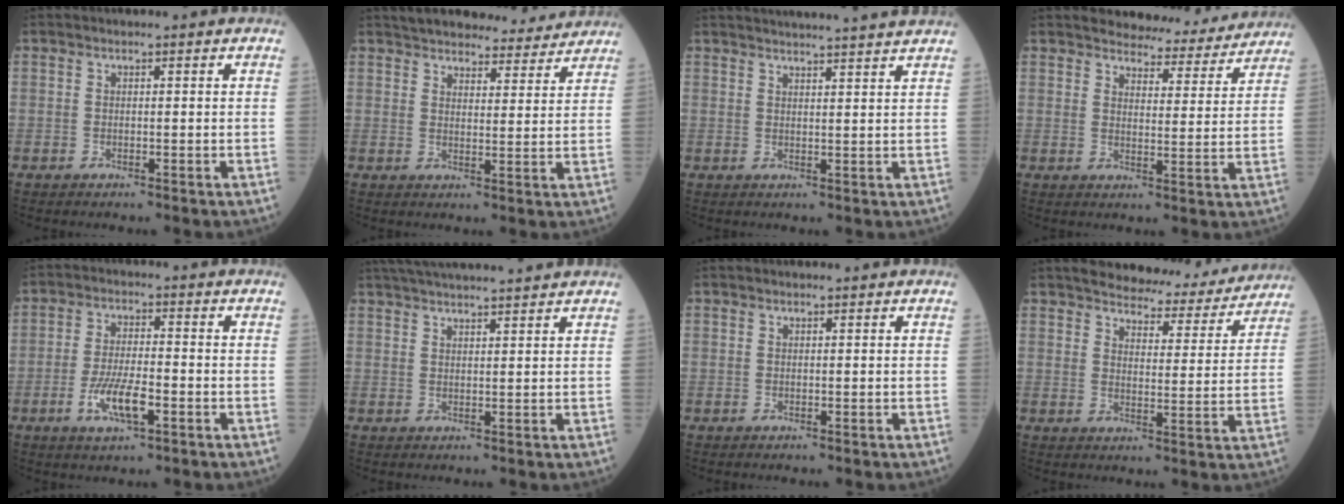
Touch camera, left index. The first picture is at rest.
{"total": 15.3, "force": [14.2, 3.7, 4.4], "torque": [-0.045, 0.011, 0.181]}
{"total": 13.2, "force": [12.5, -0.9, 4.0], "torque": [-0.060, -0.007, 0.151]}
{"total": 10.7, "force": [10.2, 2.5, 1.8], "torque": [-0.010, -0.014, 0.116]}
{"total": 6.7, "force": [-2.8, 1.6, 5.9], "torque": [-0.119, -0.006, -0.051]}
{"total": 13.0, "force": [11.8, 0.4, 5.4], "torque": [-0.096, 0.033, 0.174]}
{"total": 0.0}
{"total": 13.9, "force": [13.1, 3.3, 3.3], "torque": [-0.023, -0.016, 0.149]}